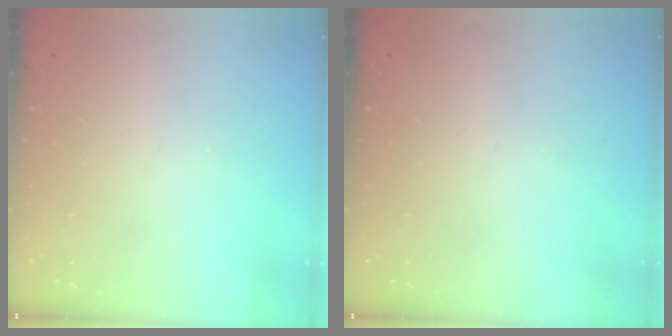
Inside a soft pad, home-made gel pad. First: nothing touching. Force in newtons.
{"total": 0.0}